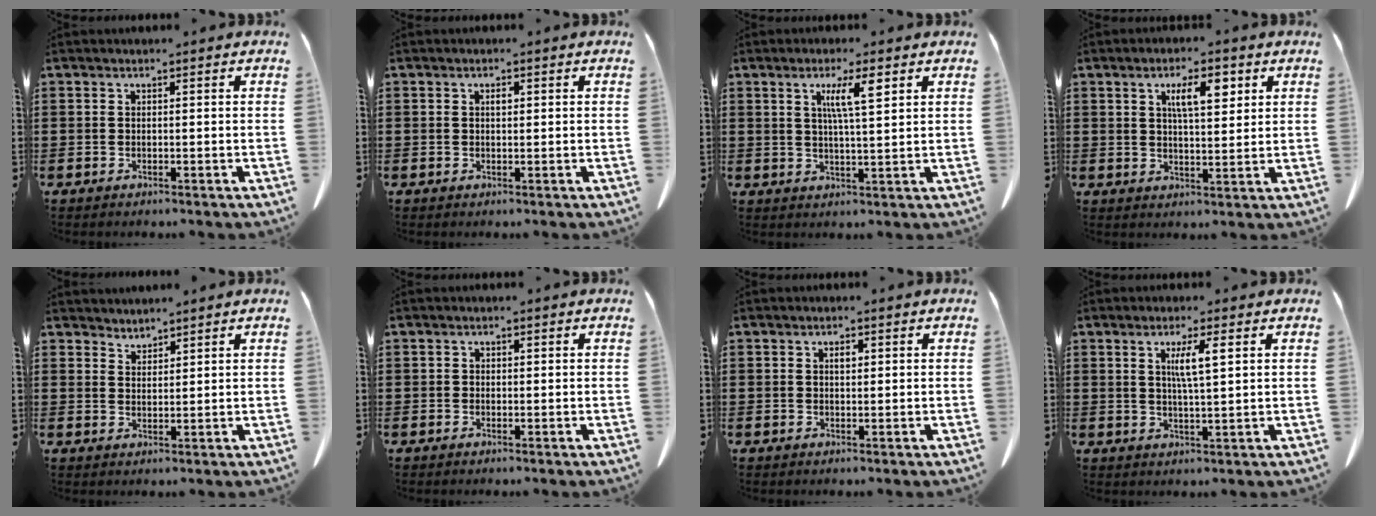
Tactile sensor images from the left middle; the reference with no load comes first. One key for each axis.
{"total": 0.9, "fx": 0.2, "fy": 0.5, "fz": 0.7, "tx": -0.016, "ty": 0.003, "tz": 0.004}
{"total": 5.6, "fx": 2.6, "fy": 0.8, "fz": 4.9, "tx": -0.095, "ty": 0.002, "tz": 0.038}
{"total": 6.0, "fx": 2.8, "fy": 2.0, "fz": 4.9, "tx": -0.086, "ty": 0.003, "tz": 0.042}
{"total": 2.1, "fx": 2.1, "fy": 0.1, "fz": -0.3, "tx": 0.000, "ty": -0.003, "tz": 0.041}
{"total": 0.6, "fx": 0.0, "fy": 0.6, "fz": 0.3, "tx": -0.008, "ty": 0.004, "tz": -0.001}
{"total": 1.3, "fx": 0.4, "fy": 0.7, "fz": 1.1, "tx": -0.022, "ty": 0.006, "tz": 0.006}
{"total": 4.2, "fx": 1.5, "fy": 0.3, "fz": 3.9, "tx": -0.079, "ty": 0.002, "tz": 0.022}